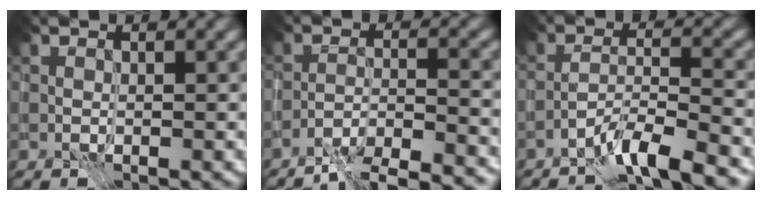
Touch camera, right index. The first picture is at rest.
{"total": 7.7, "force": [-7.2, 0.8, 2.5], "torque": [-0.035, 0.003, -0.112]}
{"total": 5.3, "force": [-4.5, 0.3, 2.8], "torque": [-0.043, 0.009, -0.087]}